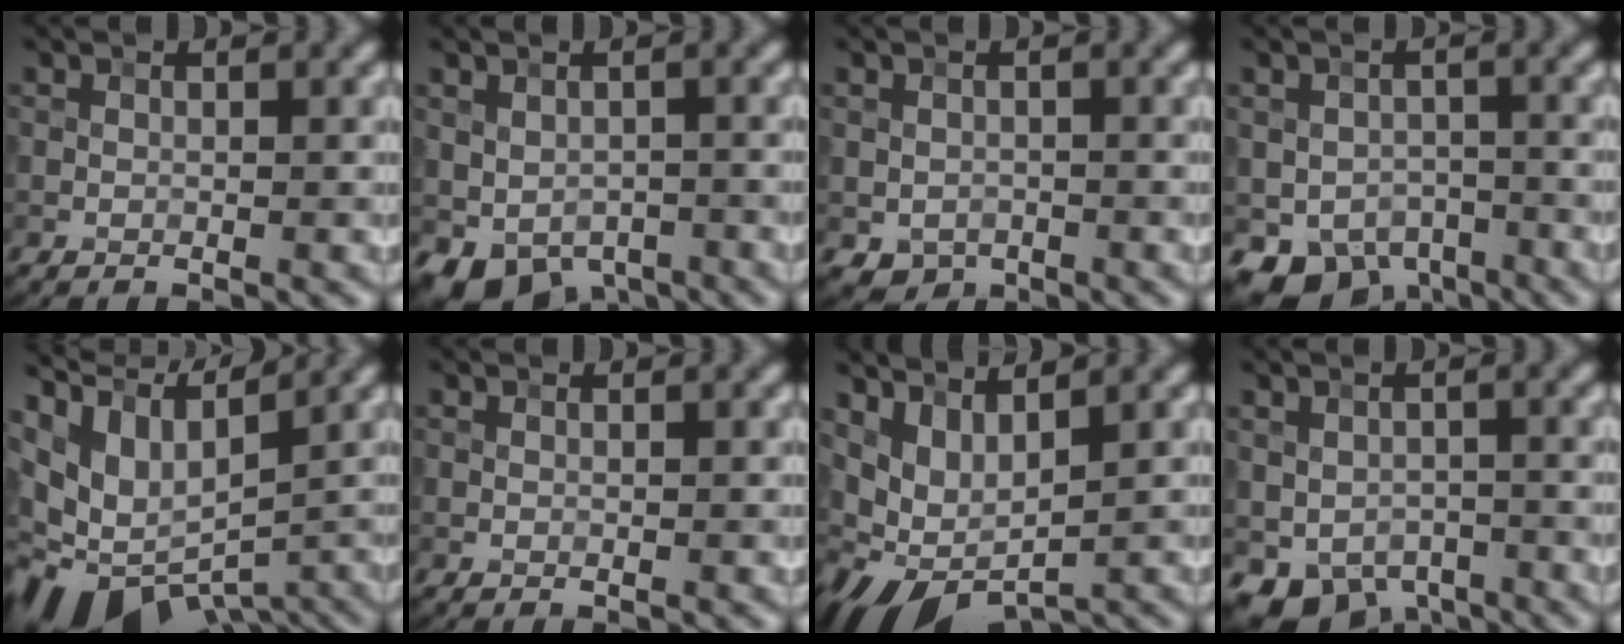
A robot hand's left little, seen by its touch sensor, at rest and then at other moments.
{"total": 4.8, "force": [-2.1, 3.5, 2.6], "torque": [-0.043, -0.014, -0.025]}
{"total": 1.6, "force": [-0.6, 1.4, 0.6], "torque": [-0.012, -0.006, -0.007]}
{"total": 6.1, "force": [-3.5, 4.3, 2.6], "torque": [-0.043, -0.022, -0.053]}
{"total": 9.1, "force": [0.4, 5.7, 7.1], "torque": [-0.126, 0.005, 0.016]}
{"total": 0.0}
{"total": 5.2, "force": [-0.2, 2.8, 4.4], "torque": [-0.098, -0.013, 0.008]}
{"total": 5.3, "force": [-2.8, 3.8, 2.4], "torque": [-0.037, -0.018, -0.038]}